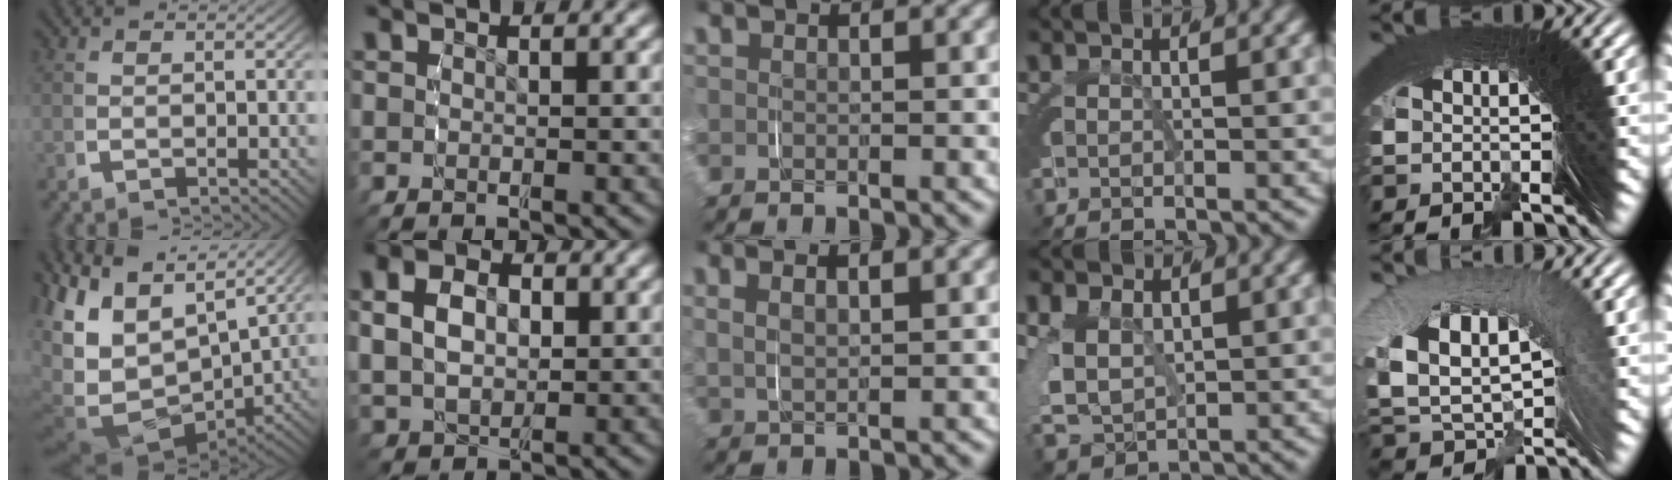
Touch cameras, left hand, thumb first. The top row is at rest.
{"thumb": {"total": 15.1, "force": [-0.6, 11.0, 10.3], "torque": [-0.233, -0.057, 0.007]}, "index": {"total": 5.1, "force": [0.8, 3.9, 3.3], "torque": [-0.072, -0.019, 0.029]}, "middle": {"total": 1.9, "force": [1.2, 0.8, 1.3], "torque": [-0.032, 0.000, 0.026]}, "ring": {"total": 6.9, "force": [0.0, 6.0, 3.4], "torque": [-0.110, -0.033, 0.014]}, "little": {"total": 9.2, "force": [1.0, 6.0, 6.9], "torque": [-0.140, -0.005, 0.027]}}